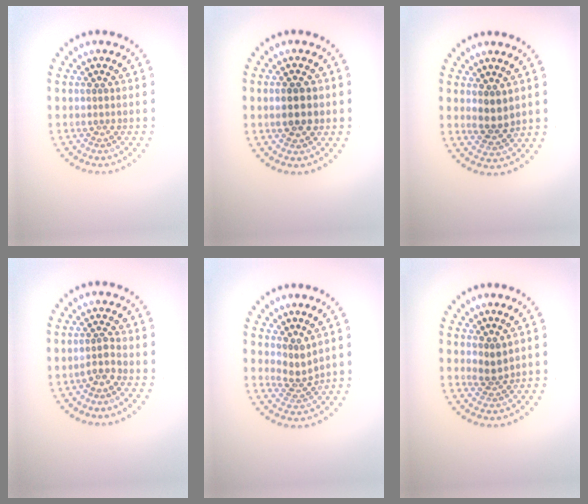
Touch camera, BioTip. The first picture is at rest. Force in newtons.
{"total": 3.7, "press": 3.7, "slide": 0.1}
{"total": 2.3, "press": 2.1, "slide": 0.8}
{"total": 1.7, "press": 1.2, "slide": 1.1}
{"total": 2.2, "press": 1.5, "slide": 1.6}
{"total": 1.6, "press": 1.2, "slide": 1.1}